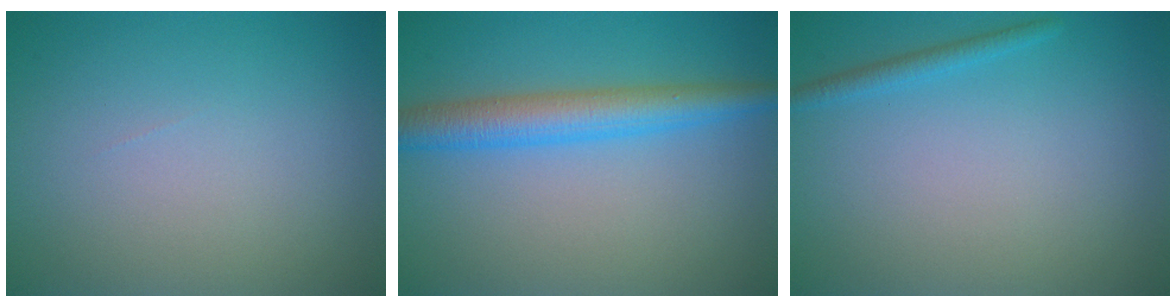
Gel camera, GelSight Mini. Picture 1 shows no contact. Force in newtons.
{"total": 4.7, "press": 4.7, "slide": 0.0}
{"total": 1.3, "press": 1.3, "slide": 0.0}